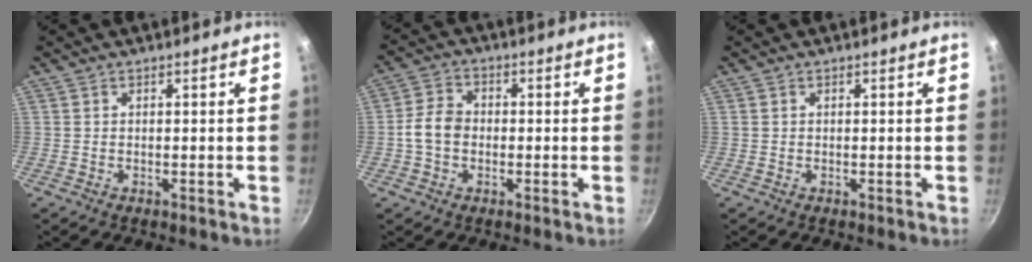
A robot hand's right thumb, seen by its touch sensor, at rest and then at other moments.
{"total": 6.0, "force": [-0.9, 4.7, 3.6], "torque": [-0.051, 0.020, -0.027]}
{"total": 0.0}